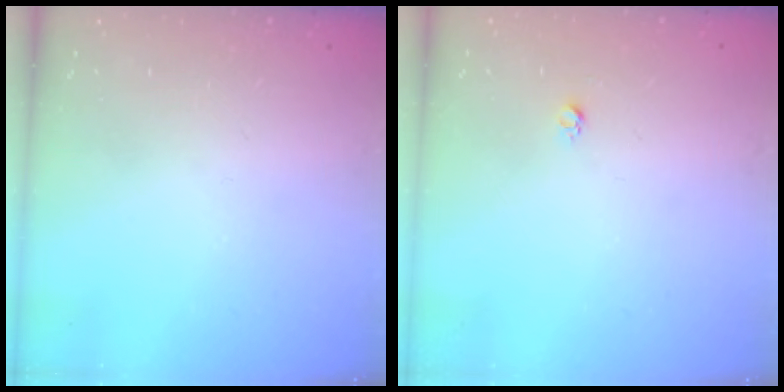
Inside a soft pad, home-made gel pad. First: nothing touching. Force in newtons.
{"total": 3.1, "press": 3.1, "slide": 0.3}